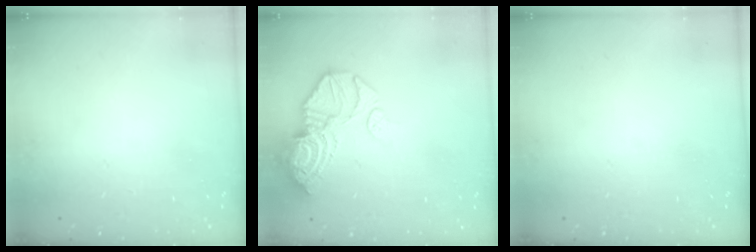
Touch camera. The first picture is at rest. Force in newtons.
{"total": 16.7, "press": 16.6, "slide": 2.0}
{"total": 0.0}